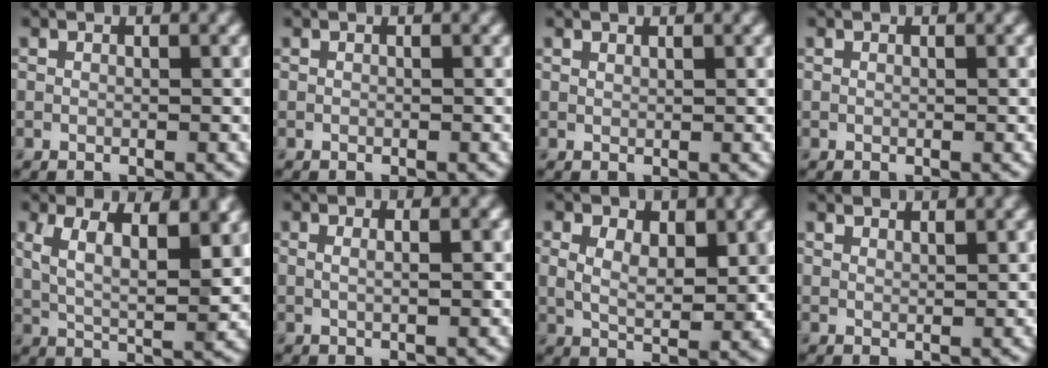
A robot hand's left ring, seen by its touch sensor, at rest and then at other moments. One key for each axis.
{"total": 0.0}
{"total": 0.5, "fx": 0.5, "fy": 0.1, "fz": 0.1, "tx": 0.000, "ty": -0.001, "tz": 0.011}
{"total": 0.0}
{"total": 8.6, "fx": 3.4, "fy": 3.6, "fz": 7.0, "tx": -0.129, "ty": -0.001, "tz": 0.053}
{"total": 2.3, "fx": 0.6, "fy": 0.8, "fz": 2.0, "tx": -0.014, "ty": 0.002, "tz": -0.006}
{"total": 4.3, "fx": 1.6, "fy": 2.5, "fz": 3.0, "tx": -0.057, "ty": -0.005, "tz": 0.028}
{"total": 2.2, "fx": 2.1, "fy": 0.4, "fz": 0.6, "tx": -0.005, "ty": 0.001, "tz": 0.028}